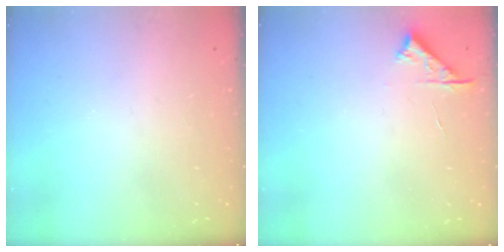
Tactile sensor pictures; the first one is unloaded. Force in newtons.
{"total": 4.7, "press": 4.6, "slide": 0.6}